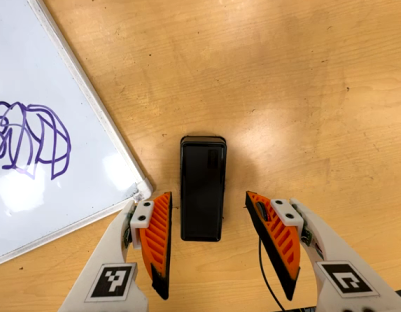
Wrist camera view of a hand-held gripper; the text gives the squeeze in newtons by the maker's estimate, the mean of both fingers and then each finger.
{"total": 0.0}